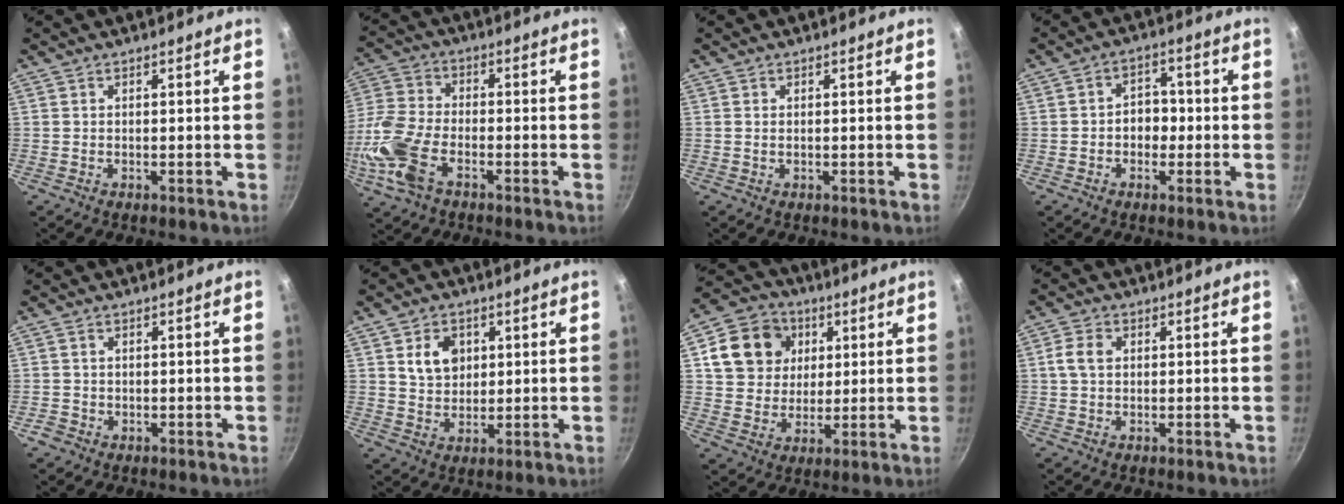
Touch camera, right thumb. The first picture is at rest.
{"total": 12.7, "force": [-4.9, 7.0, 9.4], "torque": [-0.206, 0.022, -0.113]}
{"total": 0.6, "force": [0.1, 0.3, 0.5], "torque": [-0.011, 0.000, 0.002]}
{"total": 5.3, "force": [-0.7, 4.1, 3.3], "torque": [-0.012, 0.016, -0.015]}
{"total": 1.8, "force": [-0.6, 1.6, 0.6], "torque": [-0.006, 0.004, -0.009]}
{"total": 7.0, "force": [2.2, 5.4, 3.8], "torque": [-0.040, -0.008, 0.041]}
{"total": 13.4, "force": [4.2, 11.5, 5.5], "torque": [-0.075, 0.007, 0.069]}
{"total": 4.1, "force": [0.6, 3.0, 2.7], "torque": [-0.045, 0.010, 0.007]}